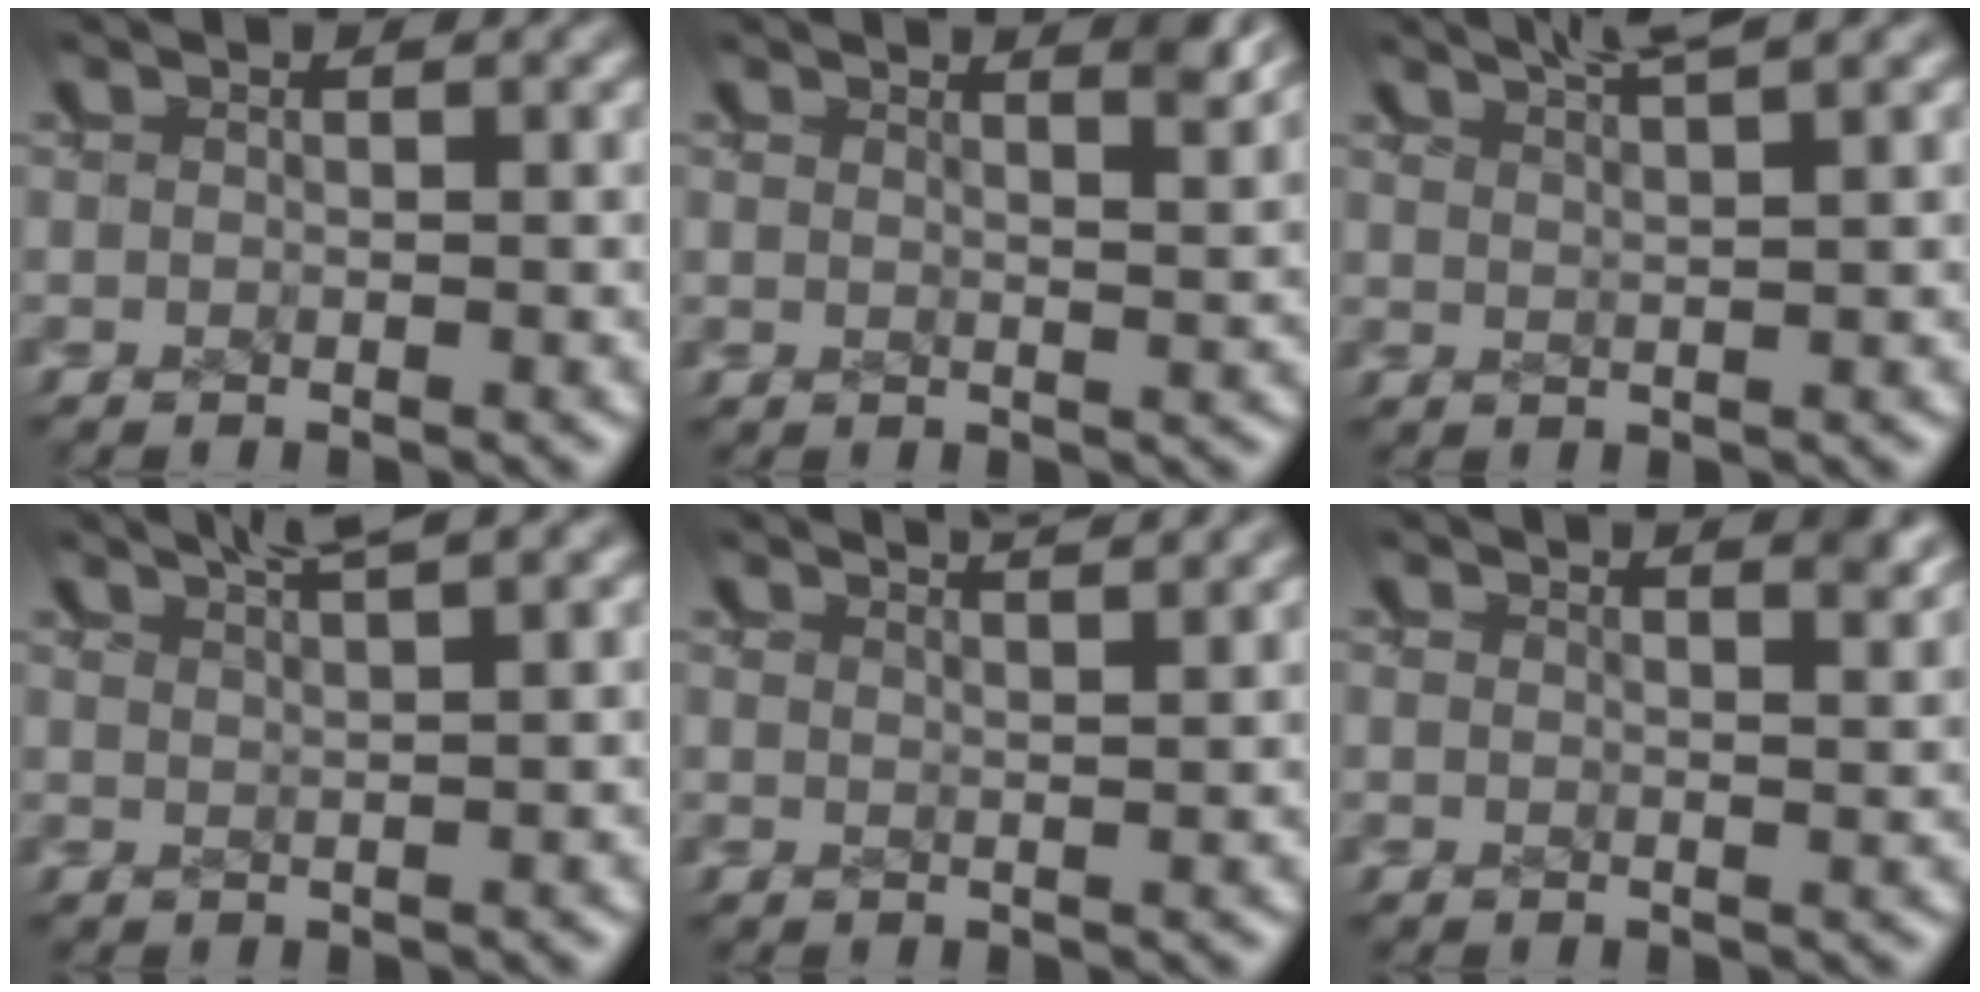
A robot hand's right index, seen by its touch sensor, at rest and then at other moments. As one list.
[{"total": 2.3, "force": [2.1, -0.2, 0.9], "torque": [-0.015, -0.003, 0.035]}, {"total": 3.7, "force": [3.4, -0.2, 1.4], "torque": [-0.006, 0.011, 0.057]}, {"total": 3.4, "force": [3.1, -0.2, 1.2], "torque": [-0.007, 0.011, 0.053]}, {"total": 2.6, "force": [2.5, -0.7, 0.3], "torque": [-0.002, 0.002, 0.044]}, {"total": 2.2, "force": [2.0, -0.2, 0.9], "torque": [-0.012, -0.003, 0.032]}]